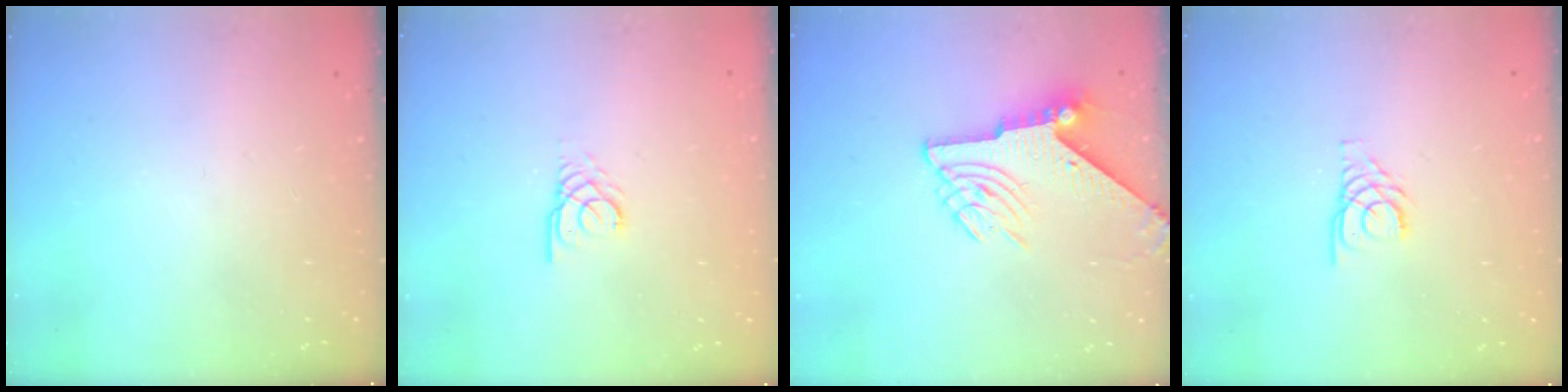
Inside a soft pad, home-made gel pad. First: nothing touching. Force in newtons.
{"total": 2.2, "press": 2.2, "slide": 0.2}
{"total": 7.4, "press": 7.3, "slide": 0.9}
{"total": 3.3, "press": 3.3, "slide": 0.3}